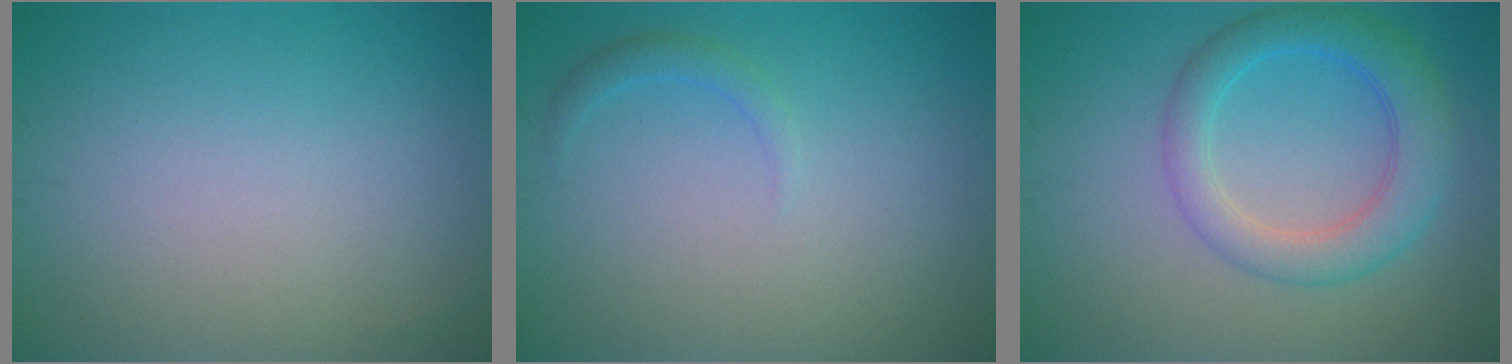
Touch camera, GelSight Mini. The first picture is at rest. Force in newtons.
{"total": 1.1, "press": 1.1, "slide": 0.0}
{"total": 4.7, "press": 4.7, "slide": 0.1}